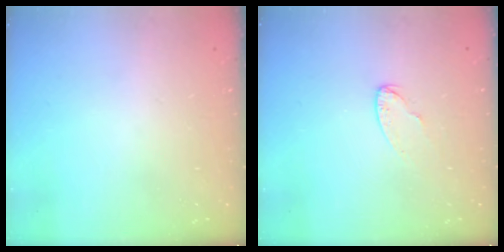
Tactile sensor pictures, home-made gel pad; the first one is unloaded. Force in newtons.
{"total": 4.5, "press": 4.5, "slide": 0.4}